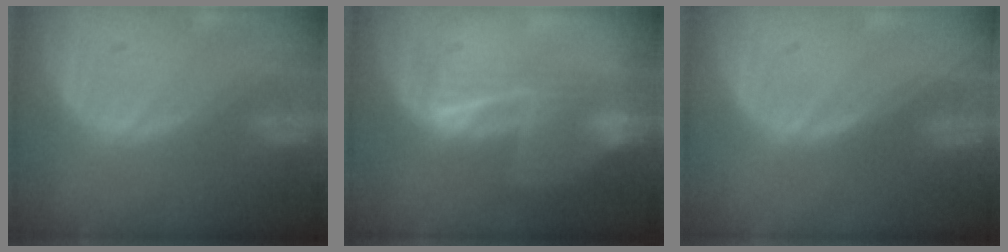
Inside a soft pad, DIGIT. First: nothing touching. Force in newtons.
{"total": 6.8, "press": 5.9, "slide": 3.5}
{"total": 0.0}